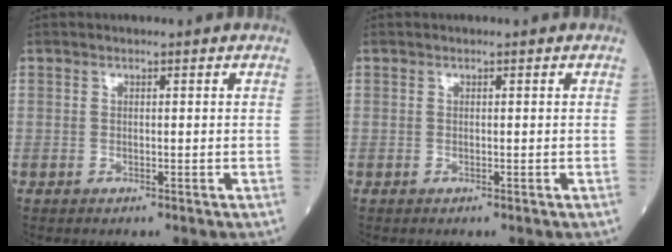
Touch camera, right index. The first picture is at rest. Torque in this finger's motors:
{"motor_torque": [0.01, 0.00, 0.00, 0.00]}